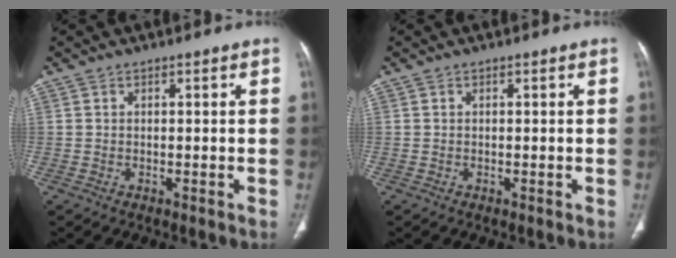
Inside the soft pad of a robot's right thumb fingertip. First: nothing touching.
{"total": 0.0}